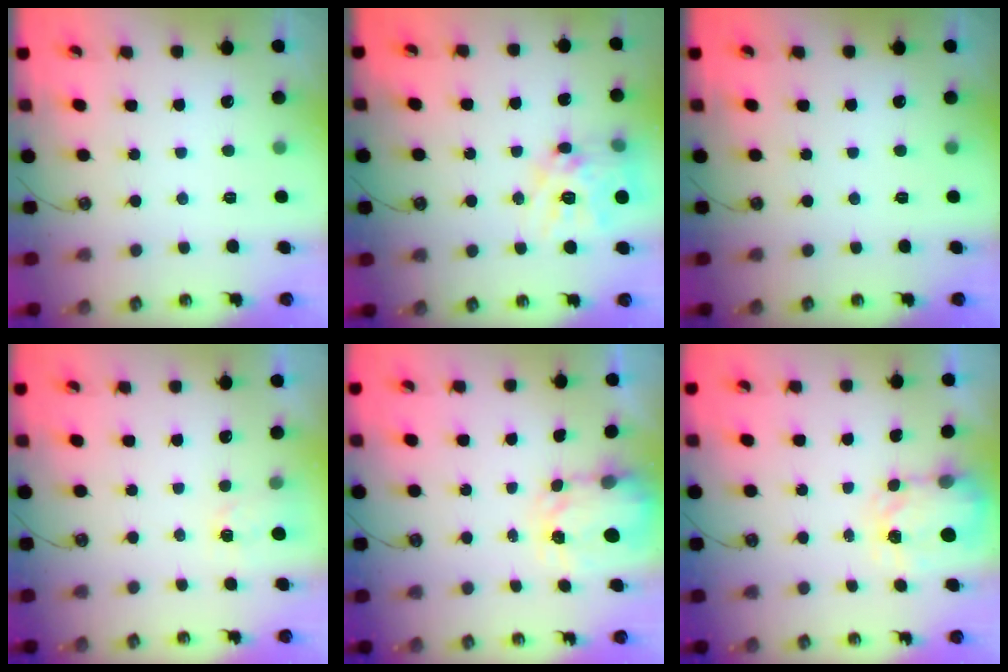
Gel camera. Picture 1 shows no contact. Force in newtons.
{"total": 14.9, "press": 14.9, "slide": 1.3}
{"total": 0.0}
{"total": 1.8, "press": 1.8, "slide": 0.3}
{"total": 3.6, "press": 3.6, "slide": 0.6}
{"total": 3.4, "press": 3.4, "slide": 0.4}